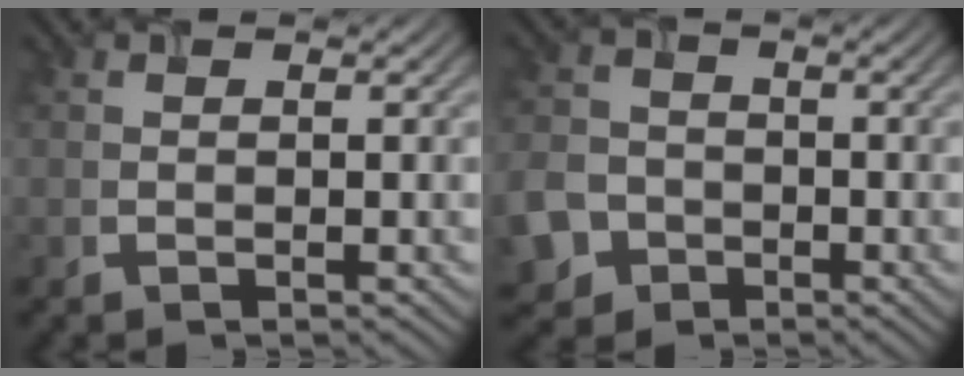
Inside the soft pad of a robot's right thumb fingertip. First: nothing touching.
{"total": 6.7, "force": [-3.0, 5.5, 2.5], "torque": [-0.071, -0.018, -0.075]}